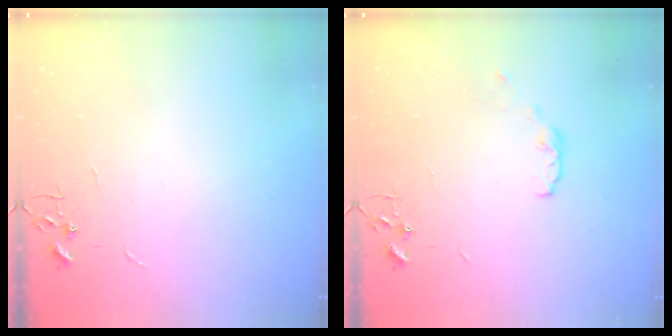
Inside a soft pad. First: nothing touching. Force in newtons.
{"total": 5.3, "press": 5.2, "slide": 0.8}